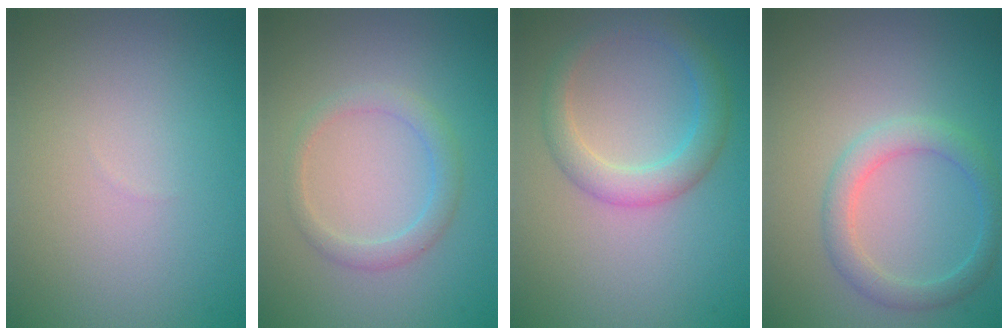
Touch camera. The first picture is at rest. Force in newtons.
{"total": 2.1, "press": 2.1, "slide": 0.1}
{"total": 3.4, "press": 3.3, "slide": 0.3}
{"total": 2.7, "press": 2.7, "slide": 0.1}